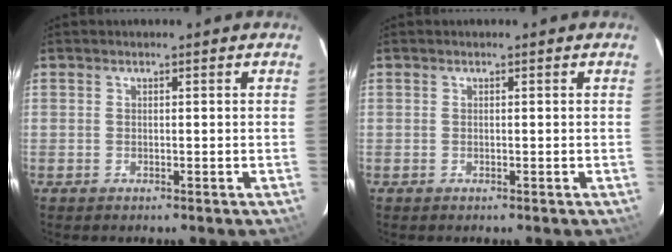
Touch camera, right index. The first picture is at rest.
{"total": 0.0}